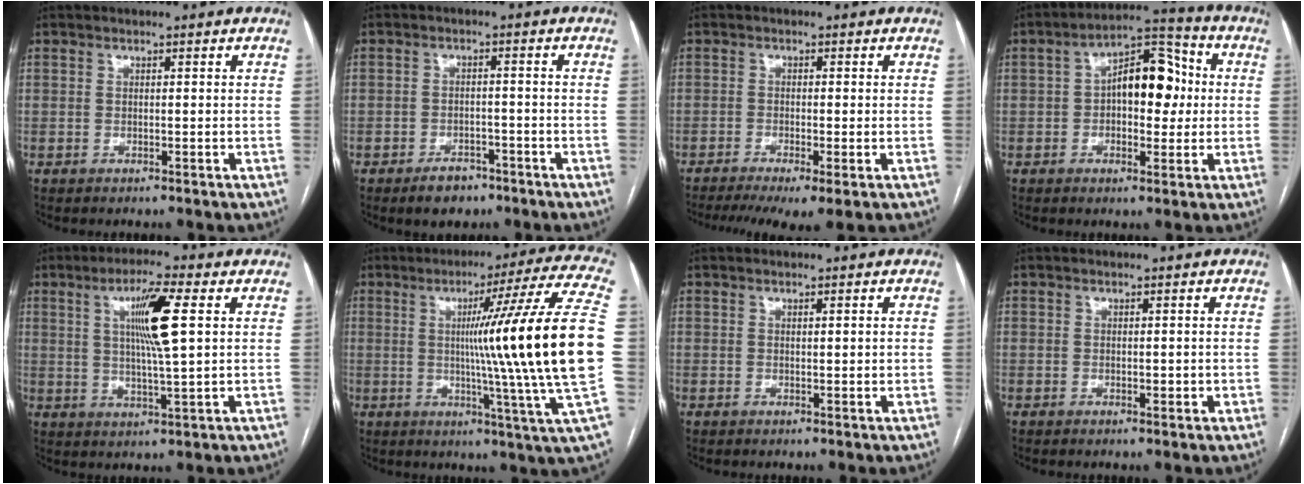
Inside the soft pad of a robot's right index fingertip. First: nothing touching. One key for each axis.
{"total": 4.4, "fx": -3.1, "fy": 2.4, "fz": 2.0, "tx": -0.032, "ty": 0.003, "tz": -0.042}
{"total": 8.2, "fx": -5.4, "fy": 1.1, "fz": 6.0, "tx": -0.098, "ty": -0.015, "tz": -0.090}
{"total": 10.7, "fx": 0.7, "fy": 5.3, "fz": 9.2, "tx": -0.141, "ty": 0.037, "tz": 0.010}
{"total": 9.2, "fx": 2.5, "fy": 0.2, "fz": 8.9, "tx": -0.160, "ty": 0.002, "tz": 0.043}
{"total": 23.3, "fx": 0.8, "fy": -2.8, "fz": 23.1, "tx": -0.278, "ty": 0.001, "tz": -0.008}
{"total": 1.4, "fx": 0.3, "fy": 0.2, "fz": 1.3, "tx": -0.024, "ty": 0.000, "tz": 0.004}
{"total": 1.3, "fx": -0.1, "fy": 0.7, "fz": 1.1, "tx": -0.012, "ty": 0.001, "tz": 0.004}